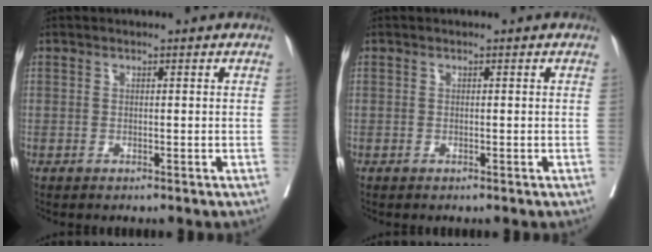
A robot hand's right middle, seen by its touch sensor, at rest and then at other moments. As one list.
[{"total": 0.0}]